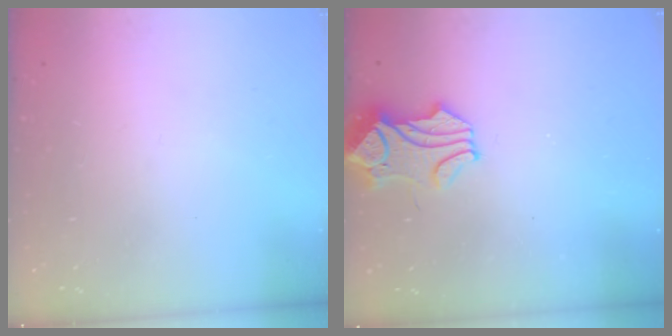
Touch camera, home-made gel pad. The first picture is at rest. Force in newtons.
{"total": 1.7, "press": 1.2, "slide": 1.1}